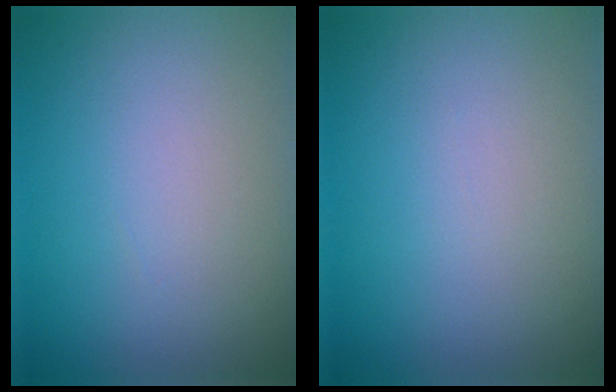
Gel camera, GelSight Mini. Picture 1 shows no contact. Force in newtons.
{"total": 0.0}